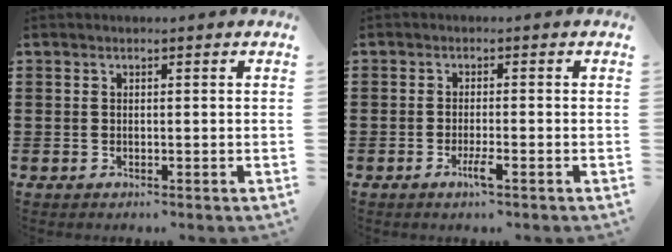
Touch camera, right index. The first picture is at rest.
{"total": 2.6, "force": [-1.4, 0.1, 2.2], "torque": [-0.042, -0.006, -0.027]}